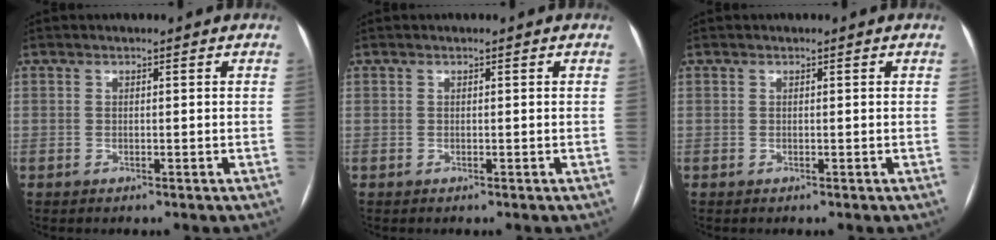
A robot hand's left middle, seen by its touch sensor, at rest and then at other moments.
{"total": 0.0}
{"total": 0.0}